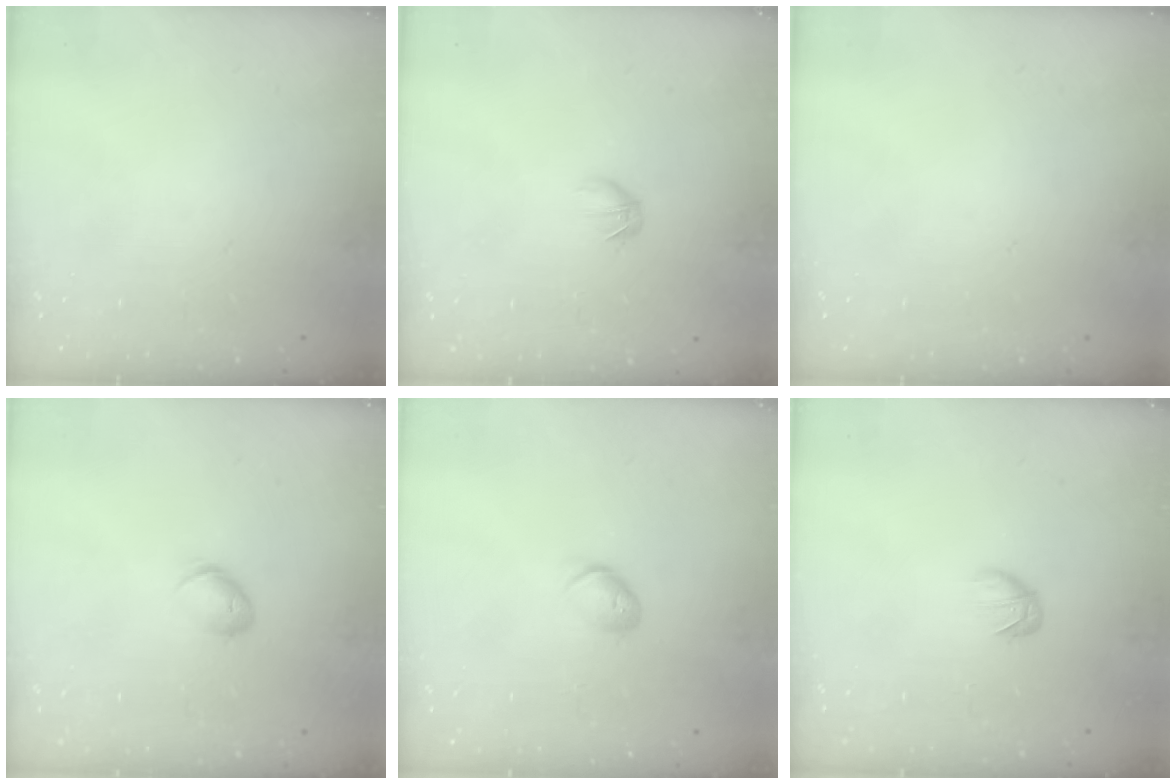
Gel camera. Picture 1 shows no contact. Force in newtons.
{"total": 3.7, "press": 3.6, "slide": 1.0}
{"total": 0.0}
{"total": 6.4, "press": 6.3, "slide": 1.2}
{"total": 6.3, "press": 6.2, "slide": 1.2}
{"total": 3.4, "press": 3.3, "slide": 0.9}